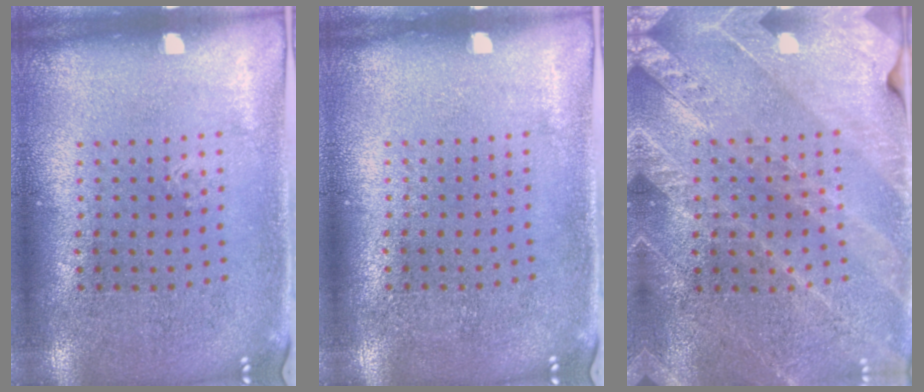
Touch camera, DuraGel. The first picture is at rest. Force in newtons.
{"total": 0.0}
{"total": 2.9, "press": 2.7, "slide": 0.9}